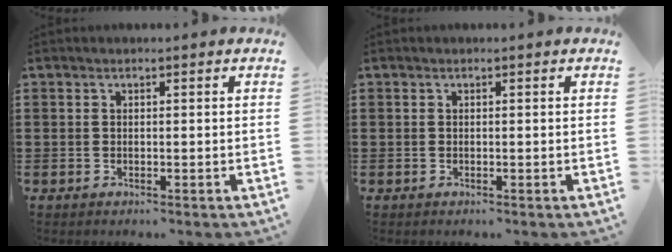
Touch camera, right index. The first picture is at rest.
{"total": 0.0}